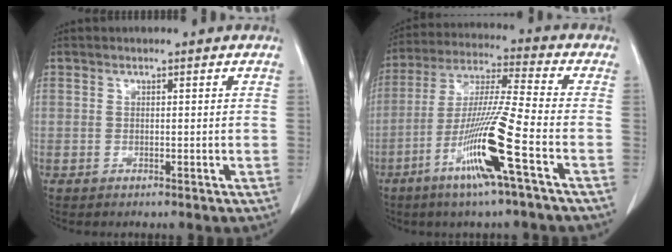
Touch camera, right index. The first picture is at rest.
{"total": 13.9, "force": [-6.1, -1.1, 12.4], "torque": [-0.248, -0.017, -0.118]}